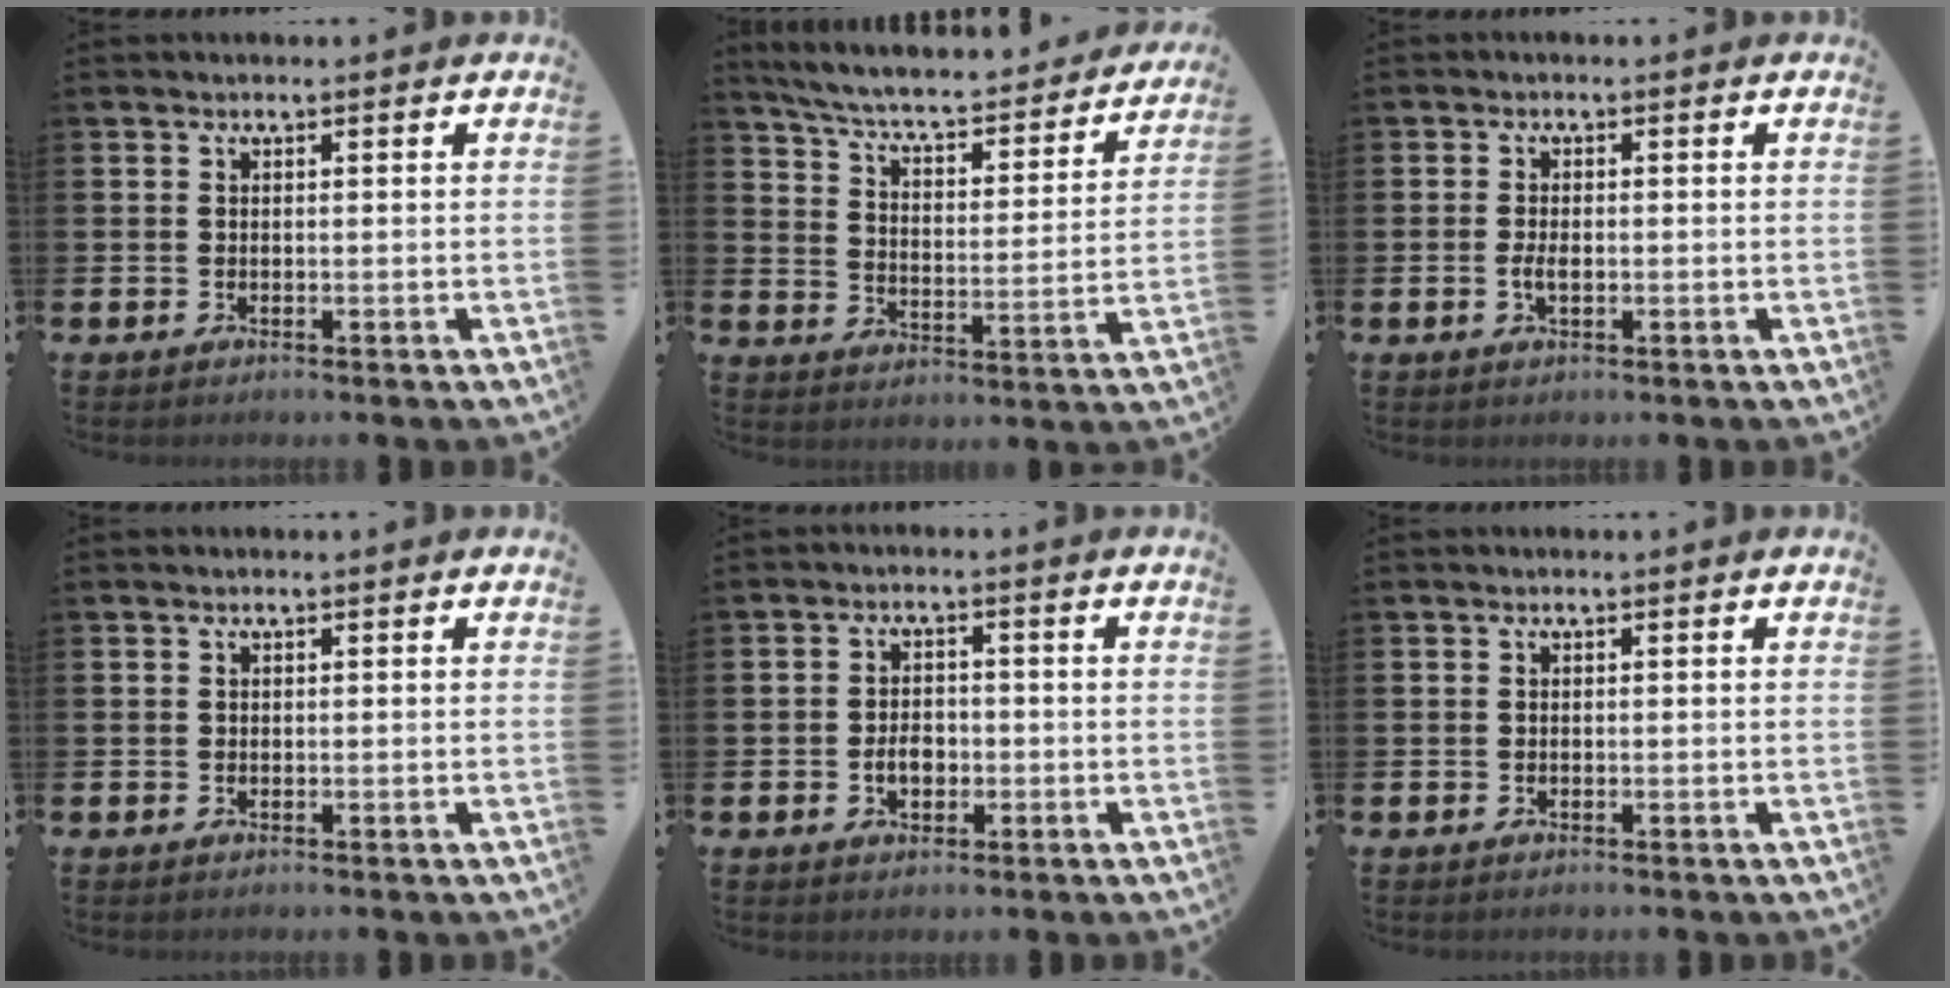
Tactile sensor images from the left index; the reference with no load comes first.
{"total": 6.2, "force": [5.6, 0.9, 2.4], "torque": [-0.077, -0.045, 0.091]}
{"total": 2.0, "force": [-0.4, 1.0, 1.7], "torque": [-0.027, -0.001, -0.009]}
{"total": 0.0}
{"total": 3.0, "force": [-0.8, 2.1, 2.0], "torque": [-0.017, -0.006, -0.022]}
{"total": 0.0}